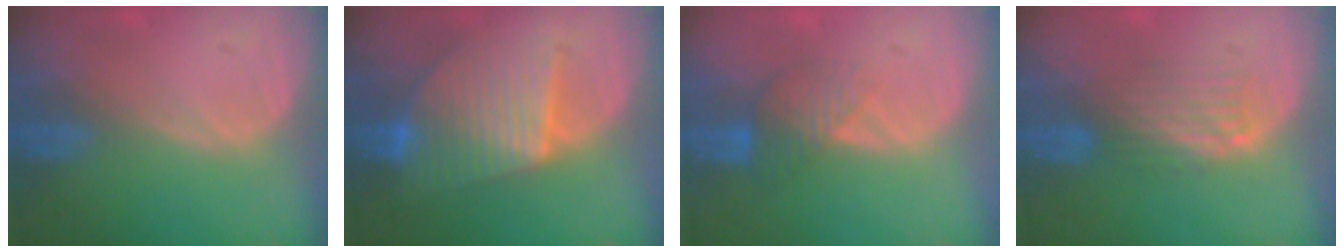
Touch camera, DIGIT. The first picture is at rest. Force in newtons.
{"total": 9.1, "press": 9.1, "slide": 0.4}
{"total": 4.4, "press": 3.8, "slide": 2.2}
{"total": 4.7, "press": 4.1, "slide": 2.4}